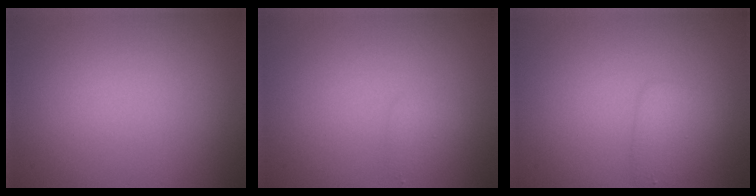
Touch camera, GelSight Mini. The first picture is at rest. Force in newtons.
{"total": 1.1, "press": 1.1, "slide": 0.1}
{"total": 2.2, "press": 2.2, "slide": 0.1}